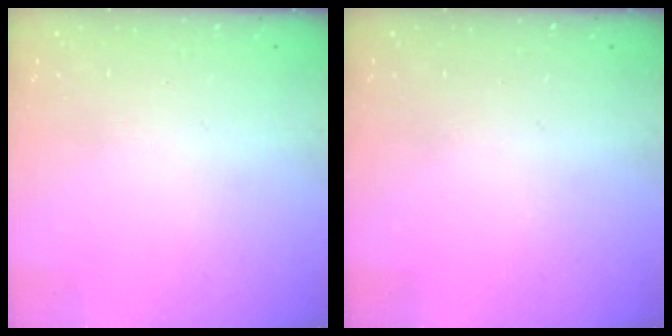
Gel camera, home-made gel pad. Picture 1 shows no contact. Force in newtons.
{"total": 0.0}